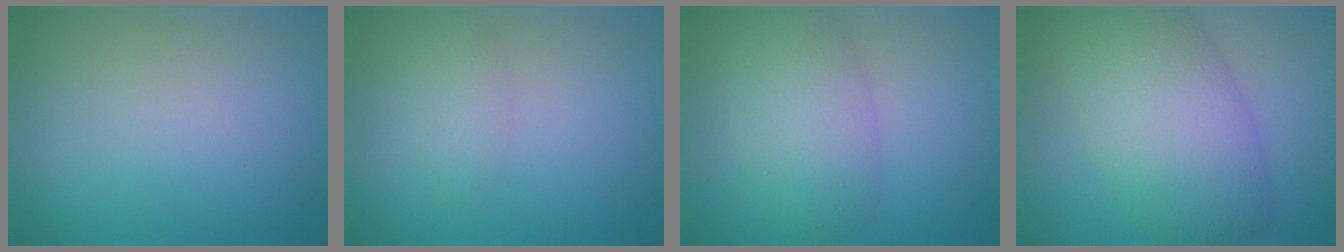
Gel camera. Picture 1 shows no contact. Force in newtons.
{"total": 1.6, "press": 1.6, "slide": 0.0}
{"total": 5.6, "press": 5.6, "slide": 0.1}
{"total": 9.1, "press": 9.1, "slide": 0.5}